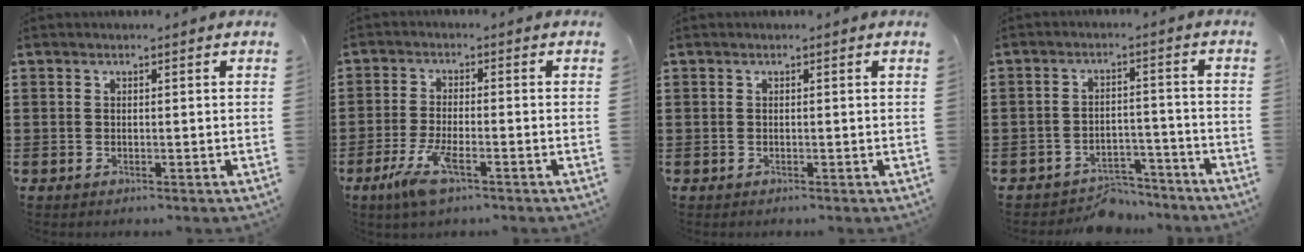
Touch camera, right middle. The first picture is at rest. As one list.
[{"total": 6.1, "force": [-2.9, 1.6, 5.1], "torque": [-0.115, -0.013, -0.056]}, {"total": 0.0}, {"total": 4.8, "force": [-4.6, 1.1, 0.2], "torque": [-0.004, 0.012, -0.097]}]